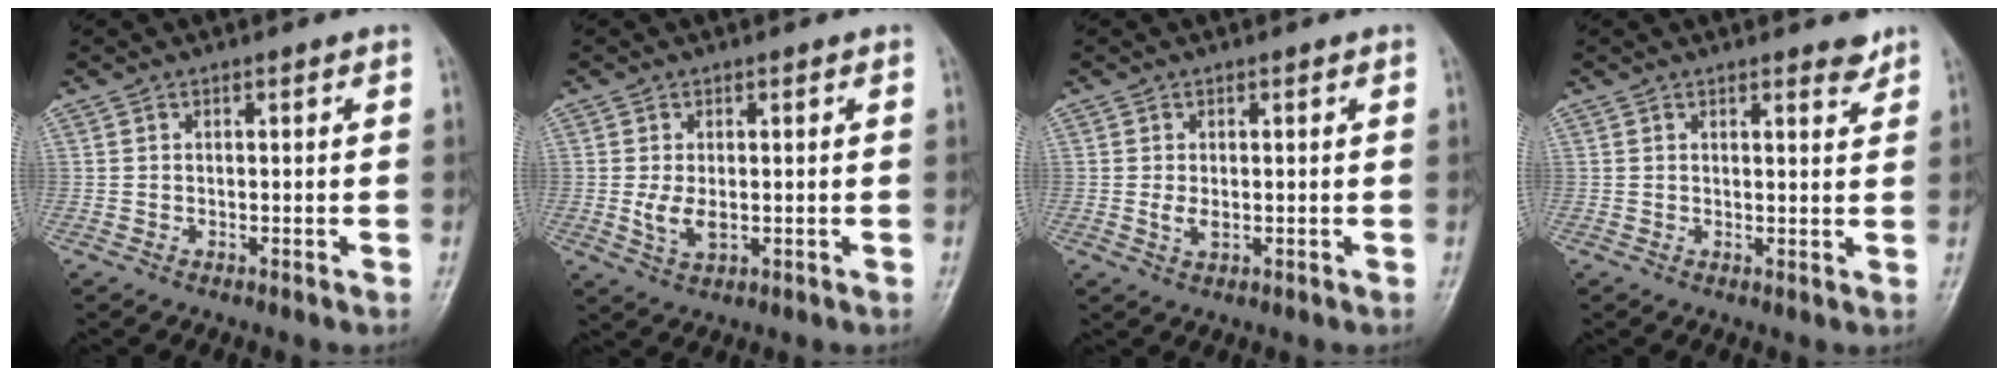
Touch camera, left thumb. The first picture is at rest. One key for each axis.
{"total": 3.9, "fx": 0.0, "fy": 2.2, "fz": 3.2, "tx": -0.063, "ty": -0.010, "tz": 0.004}
{"total": 2.2, "fx": 0.2, "fy": 1.2, "fz": 1.8, "tx": -0.033, "ty": -0.006, "tz": 0.004}
{"total": 2.6, "fx": 2.1, "fy": 0.8, "fz": 1.3, "tx": -0.008, "ty": -0.016, "tz": 0.027}